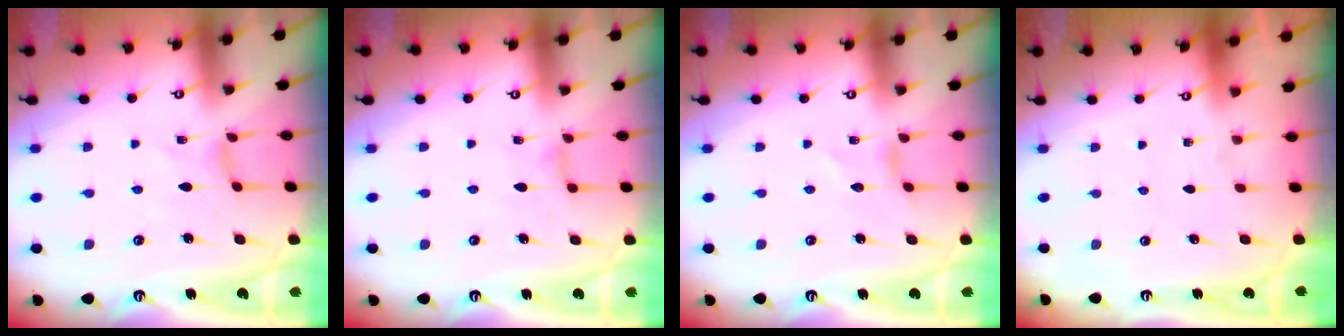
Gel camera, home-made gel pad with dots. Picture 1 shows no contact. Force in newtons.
{"total": 2.3, "press": 2.2, "slide": 0.4}
{"total": 0.5, "press": 0.5, "slide": 0.1}
{"total": 0.0}